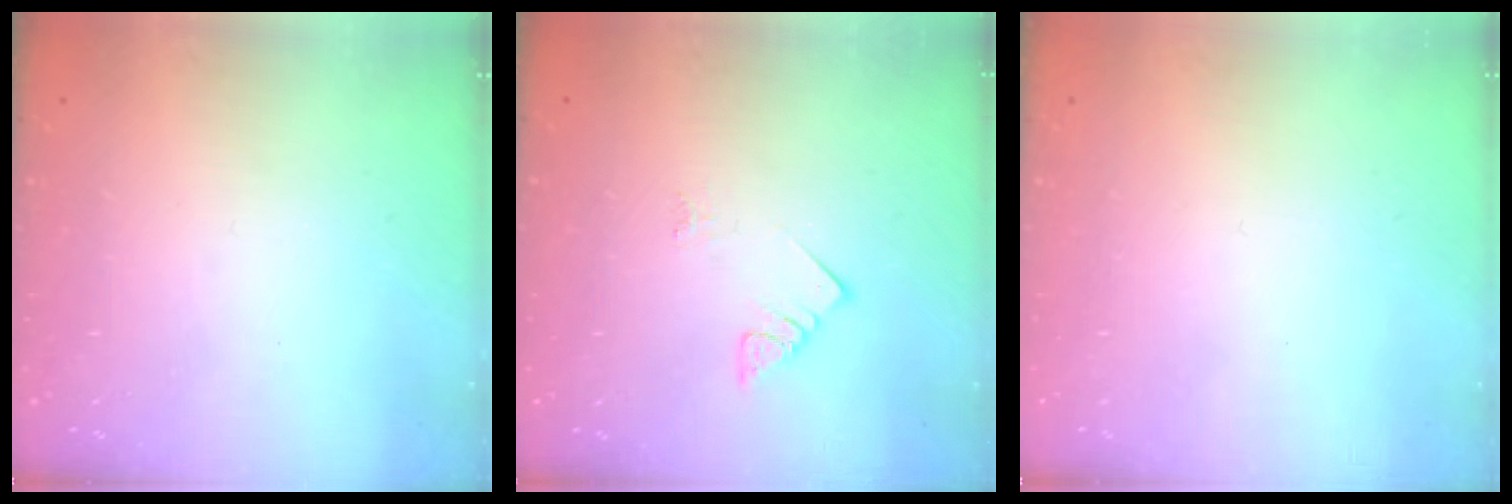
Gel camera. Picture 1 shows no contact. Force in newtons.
{"total": 3.6, "press": 3.6, "slide": 0.5}
{"total": 1.7, "press": 1.7, "slide": 0.1}